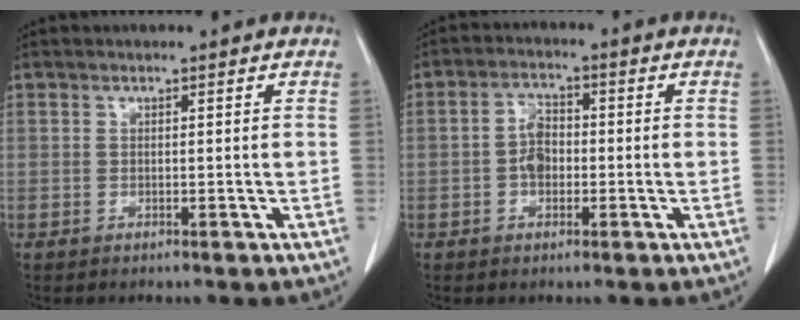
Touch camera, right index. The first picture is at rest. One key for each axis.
{"total": 4.1, "fx": -0.8, "fy": 2.6, "fz": 3.0, "tx": -0.059, "ty": 0.012, "tz": -0.017}